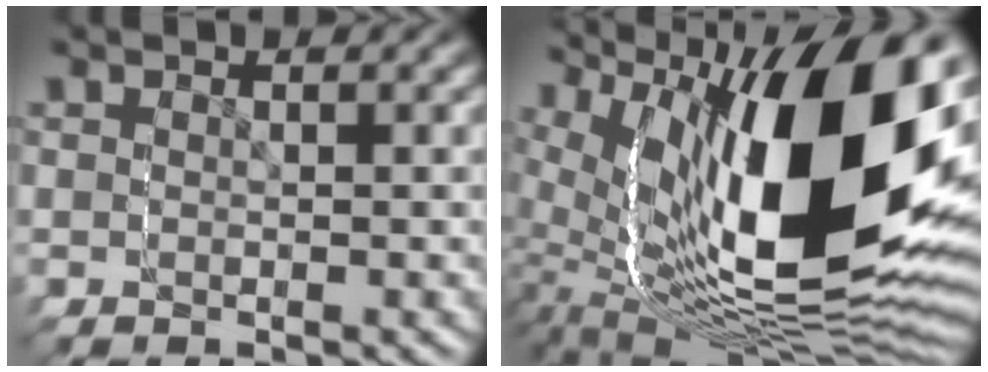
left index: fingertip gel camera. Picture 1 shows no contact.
{"total": 18.0, "force": [1.4, 10.4, 14.6], "torque": [-0.253, 0.001, 0.024]}